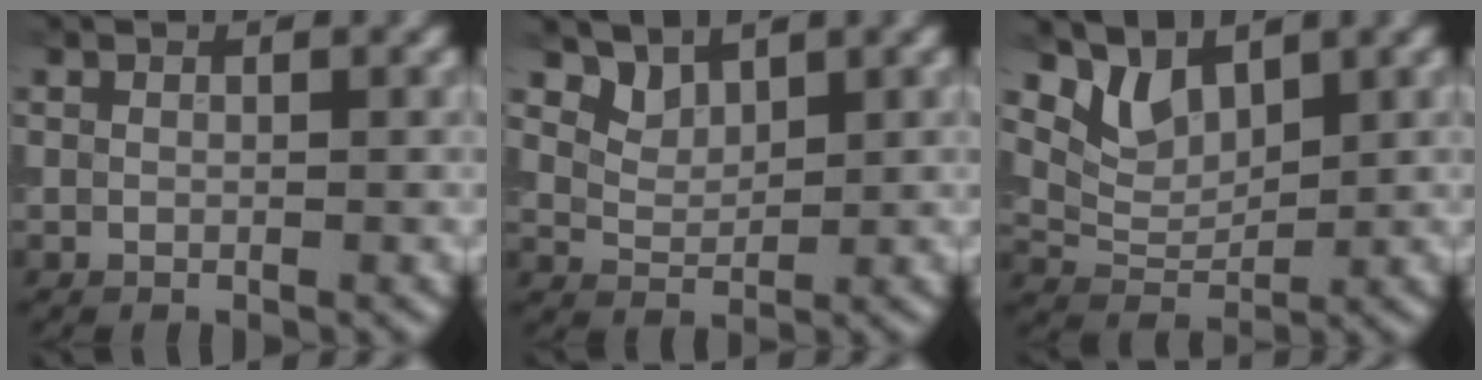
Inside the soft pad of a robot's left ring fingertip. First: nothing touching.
{"total": 2.2, "force": [1.9, 1.0, 0.6], "torque": [-0.017, -0.009, 0.045]}
{"total": 3.3, "force": [2.4, 1.6, 1.5], "torque": [-0.039, -0.010, 0.049]}